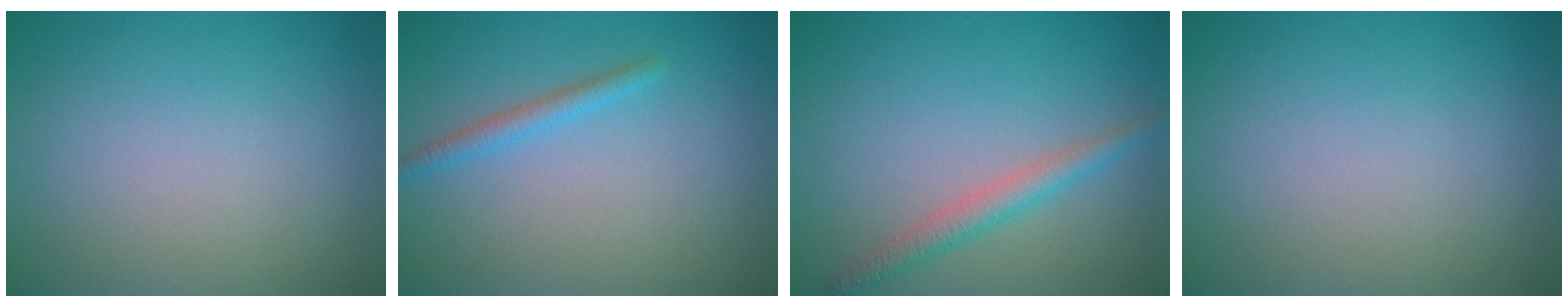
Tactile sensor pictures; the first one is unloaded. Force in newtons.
{"total": 1.6, "press": 1.6, "slide": 0.1}
{"total": 2.4, "press": 2.4, "slide": 0.1}
{"total": 0.0}